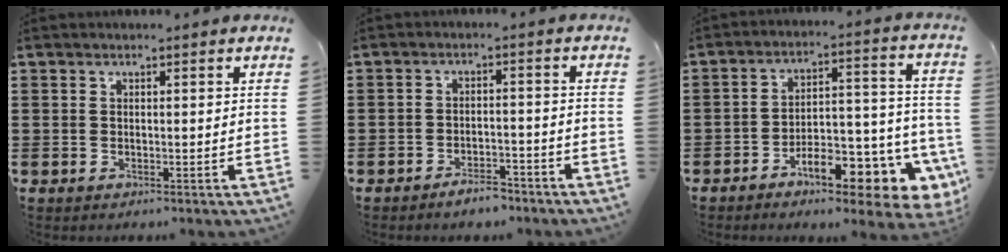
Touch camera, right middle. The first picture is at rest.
{"total": 3.4, "force": [-3.1, 0.9, 1.1], "torque": [-0.019, 0.009, -0.061]}
{"total": 10.7, "force": [-6.7, 4.4, 7.2], "torque": [-0.098, 0.019, -0.116]}